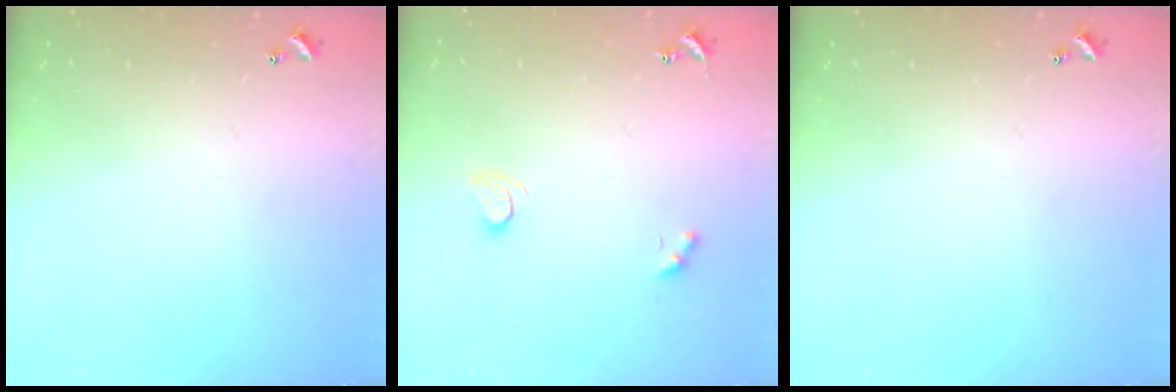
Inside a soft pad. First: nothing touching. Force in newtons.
{"total": 2.0, "press": 1.9, "slide": 0.5}
{"total": 0.0}